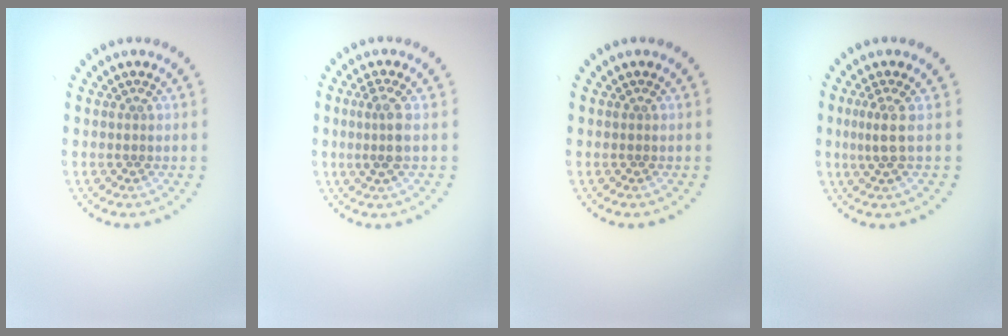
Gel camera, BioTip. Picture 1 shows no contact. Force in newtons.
{"total": 2.2, "press": 1.8, "slide": 1.2}
{"total": 0.0}
{"total": 2.0, "press": 1.4, "slide": 1.4}